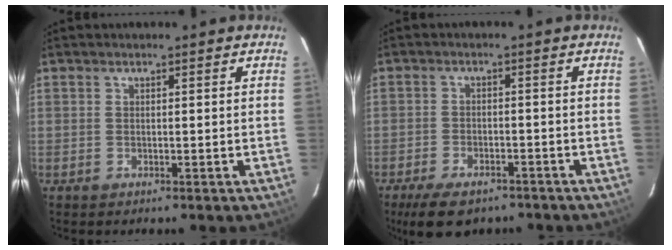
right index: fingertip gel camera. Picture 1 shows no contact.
{"total": 9.3, "force": [-7.0, 4.0, 4.7], "torque": [-0.111, -0.009, -0.109]}